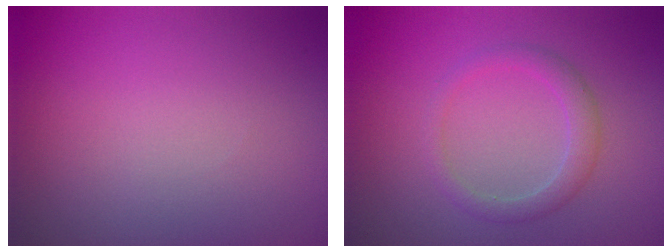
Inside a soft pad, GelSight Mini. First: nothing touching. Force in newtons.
{"total": 2.2, "press": 2.2, "slide": 0.2}